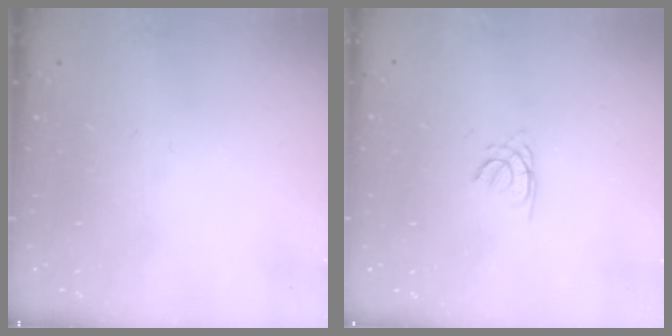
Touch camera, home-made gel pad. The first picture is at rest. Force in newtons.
{"total": 1.3, "press": 1.2, "slide": 0.4}